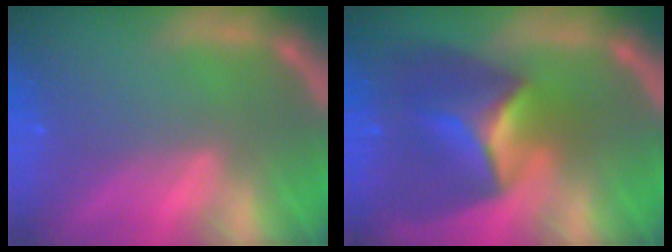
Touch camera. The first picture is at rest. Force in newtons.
{"total": 8.4}